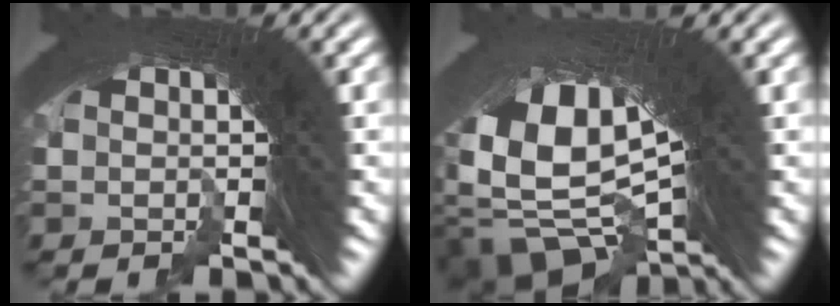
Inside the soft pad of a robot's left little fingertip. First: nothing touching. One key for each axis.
{"total": 16.6, "fx": -1.5, "fy": 11.0, "fz": 12.4, "tx": -0.266, "ty": -0.052, "tz": -0.010}